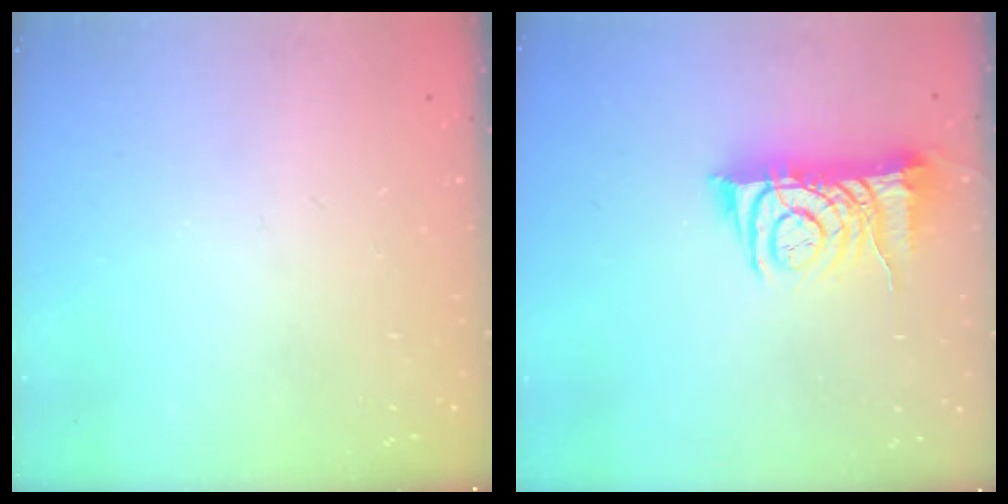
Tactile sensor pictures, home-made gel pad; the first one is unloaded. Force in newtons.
{"total": 8.8, "press": 8.8, "slide": 0.6}